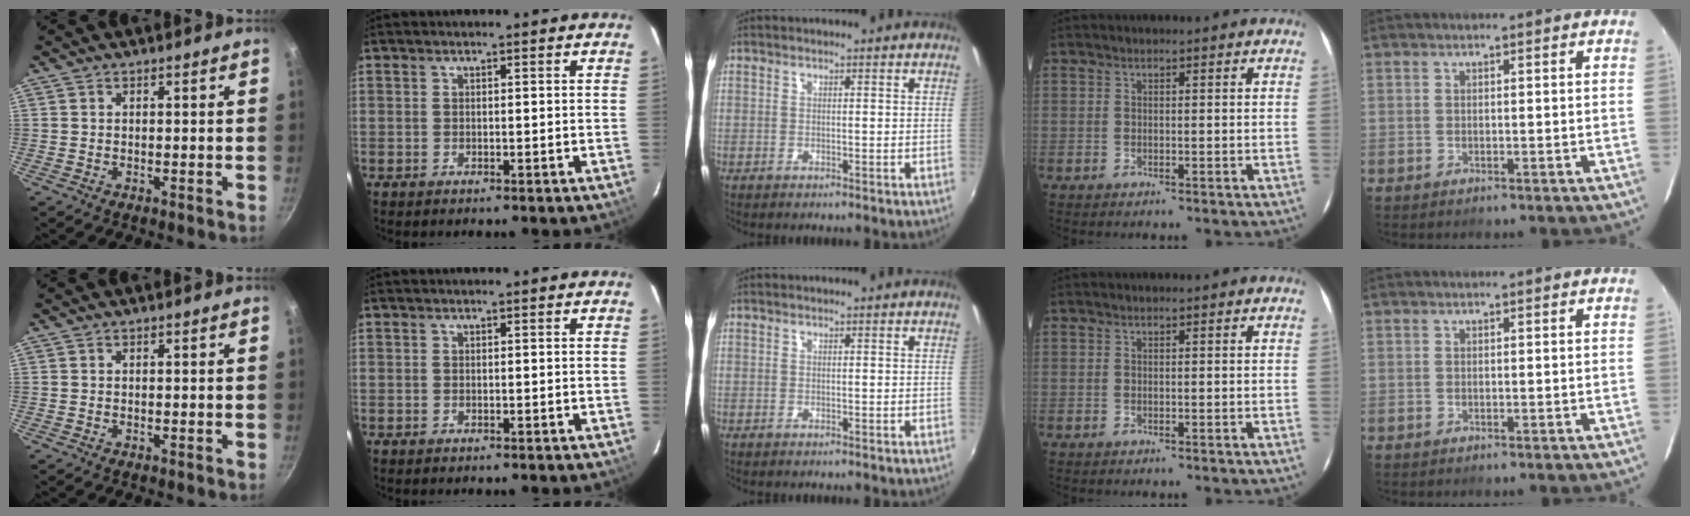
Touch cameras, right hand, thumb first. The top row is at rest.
{}